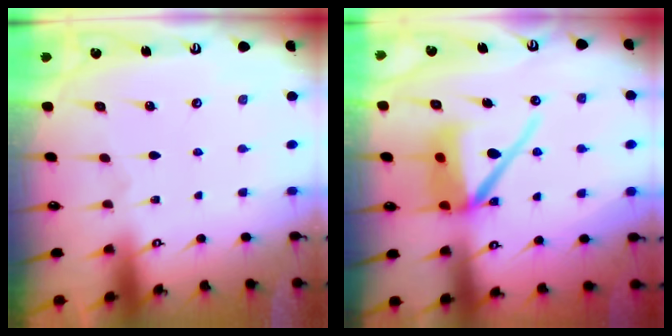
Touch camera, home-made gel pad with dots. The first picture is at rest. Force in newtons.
{"total": 11.3, "press": 11.2, "slide": 1.5}